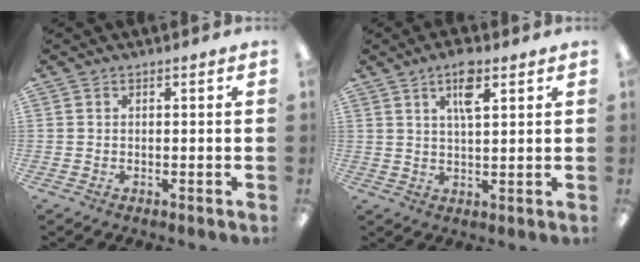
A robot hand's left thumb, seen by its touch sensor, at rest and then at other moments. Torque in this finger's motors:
{"motor_torque": [-0.05, 0.06, -0.12, -0.24, 0.10]}